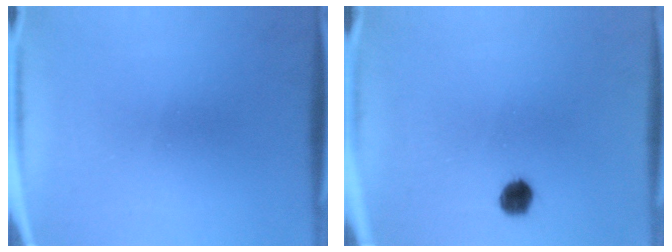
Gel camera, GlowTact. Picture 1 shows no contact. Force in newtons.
{"total": 3.6}